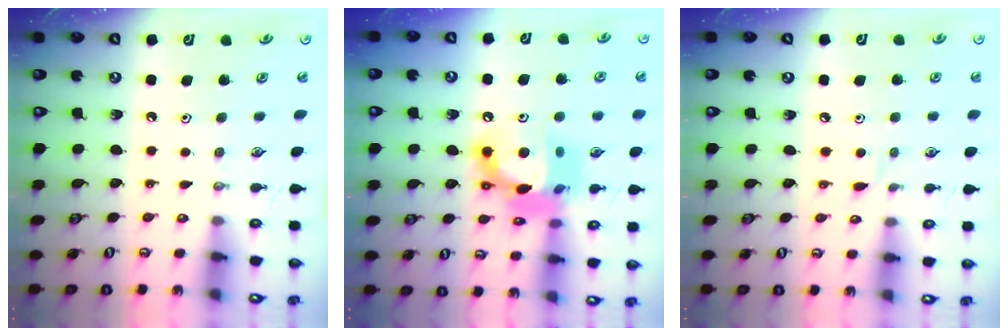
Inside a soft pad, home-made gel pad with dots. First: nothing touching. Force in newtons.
{"total": 15.1, "press": 15.1, "slide": 1.1}
{"total": 4.6, "press": 4.6, "slide": 0.6}